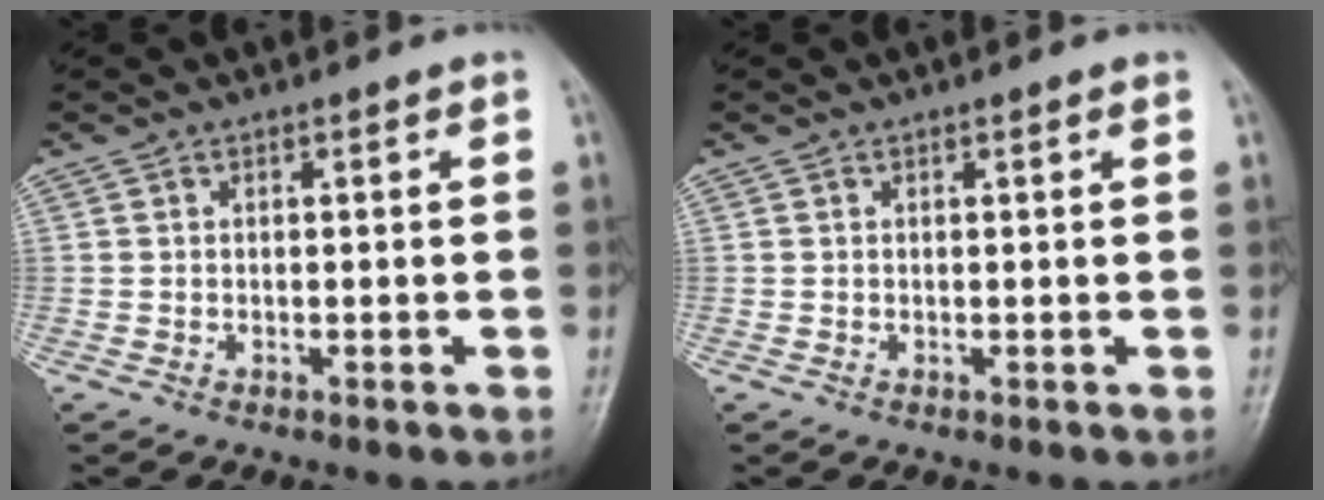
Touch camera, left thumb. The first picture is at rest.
{"total": 0.5, "force": [0.3, 0.0, 0.4], "torque": [-0.008, 0.000, 0.003]}